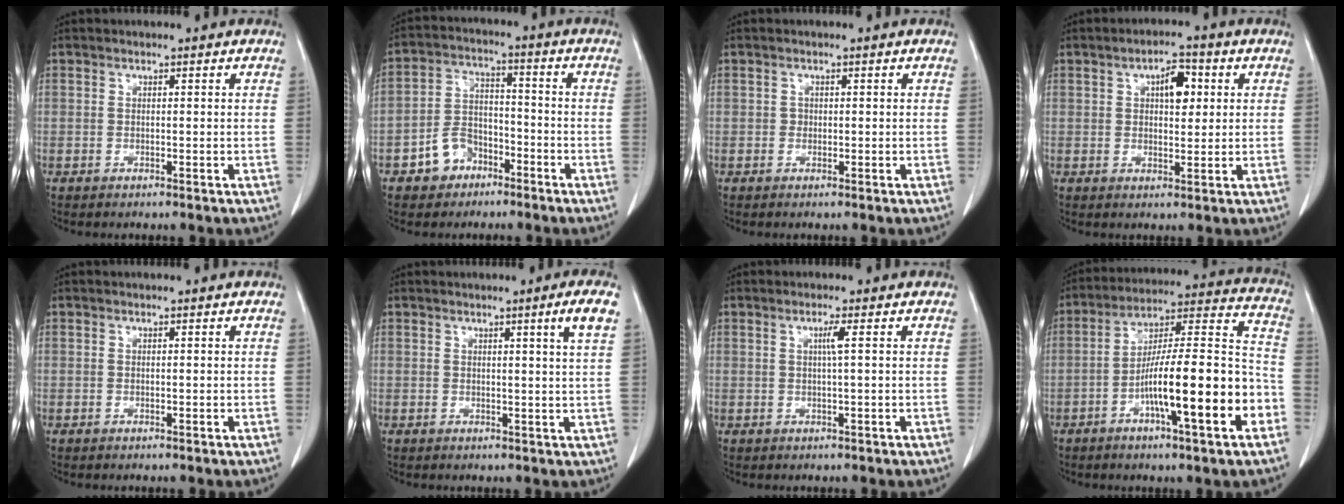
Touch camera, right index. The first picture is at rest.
{"total": 6.8, "force": [-3.9, 5.0, 2.4], "torque": [-0.053, 0.020, -0.062]}
{"total": 0.6, "force": [-0.1, 0.5, 0.1], "torque": [0.002, 0.003, -0.001]}
{"total": 5.0, "force": [1.5, 2.2, 4.2], "torque": [-0.065, 0.010, 0.023]}
{"total": 0.0}
{"total": 3.4, "force": [1.6, -1.1, 2.8], "torque": [-0.041, -0.013, 0.025]}
{"total": 1.6, "force": [0.4, -0.5, 1.5], "torque": [-0.030, 0.000, 0.007]}
{"total": 18.4, "force": [-6.6, 1.8, 17.1], "torque": [-0.259, 0.014, -0.103]}